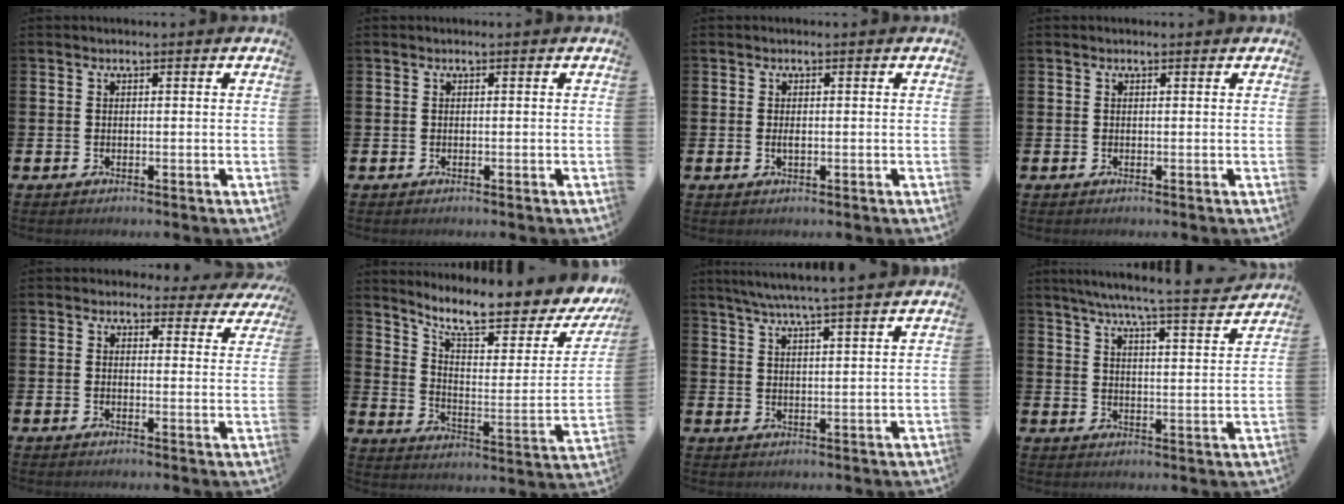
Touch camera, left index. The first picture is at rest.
{"total": 0.0}
{"total": 0.9, "force": [0.0, 0.3, 0.8], "torque": [-0.022, 0.004, 0.000]}
{"total": 0.0}
{"total": 2.7, "force": [2.3, 1.3, 0.2], "torque": [-0.005, -0.012, 0.038]}
{"total": 9.7, "force": [8.3, 1.9, 4.8], "torque": [-0.109, -0.066, 0.136]}
{"total": 5.5, "force": [5.1, -0.8, 1.9], "torque": [-0.058, -0.019, 0.091]}
{"total": 6.8, "force": [6.3, -0.1, 2.5], "torque": [-0.060, -0.046, 0.107]}